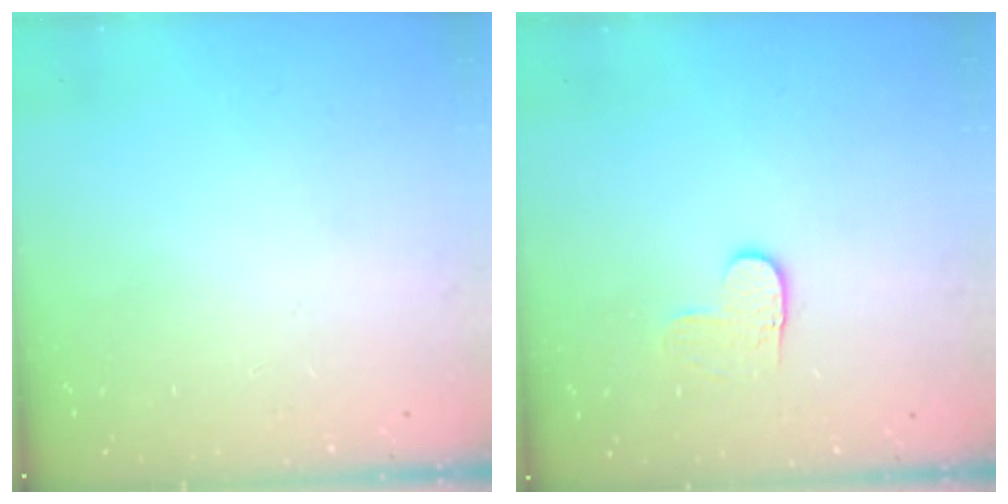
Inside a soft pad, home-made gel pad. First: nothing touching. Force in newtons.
{"total": 3.6, "press": 3.6, "slide": 0.4}